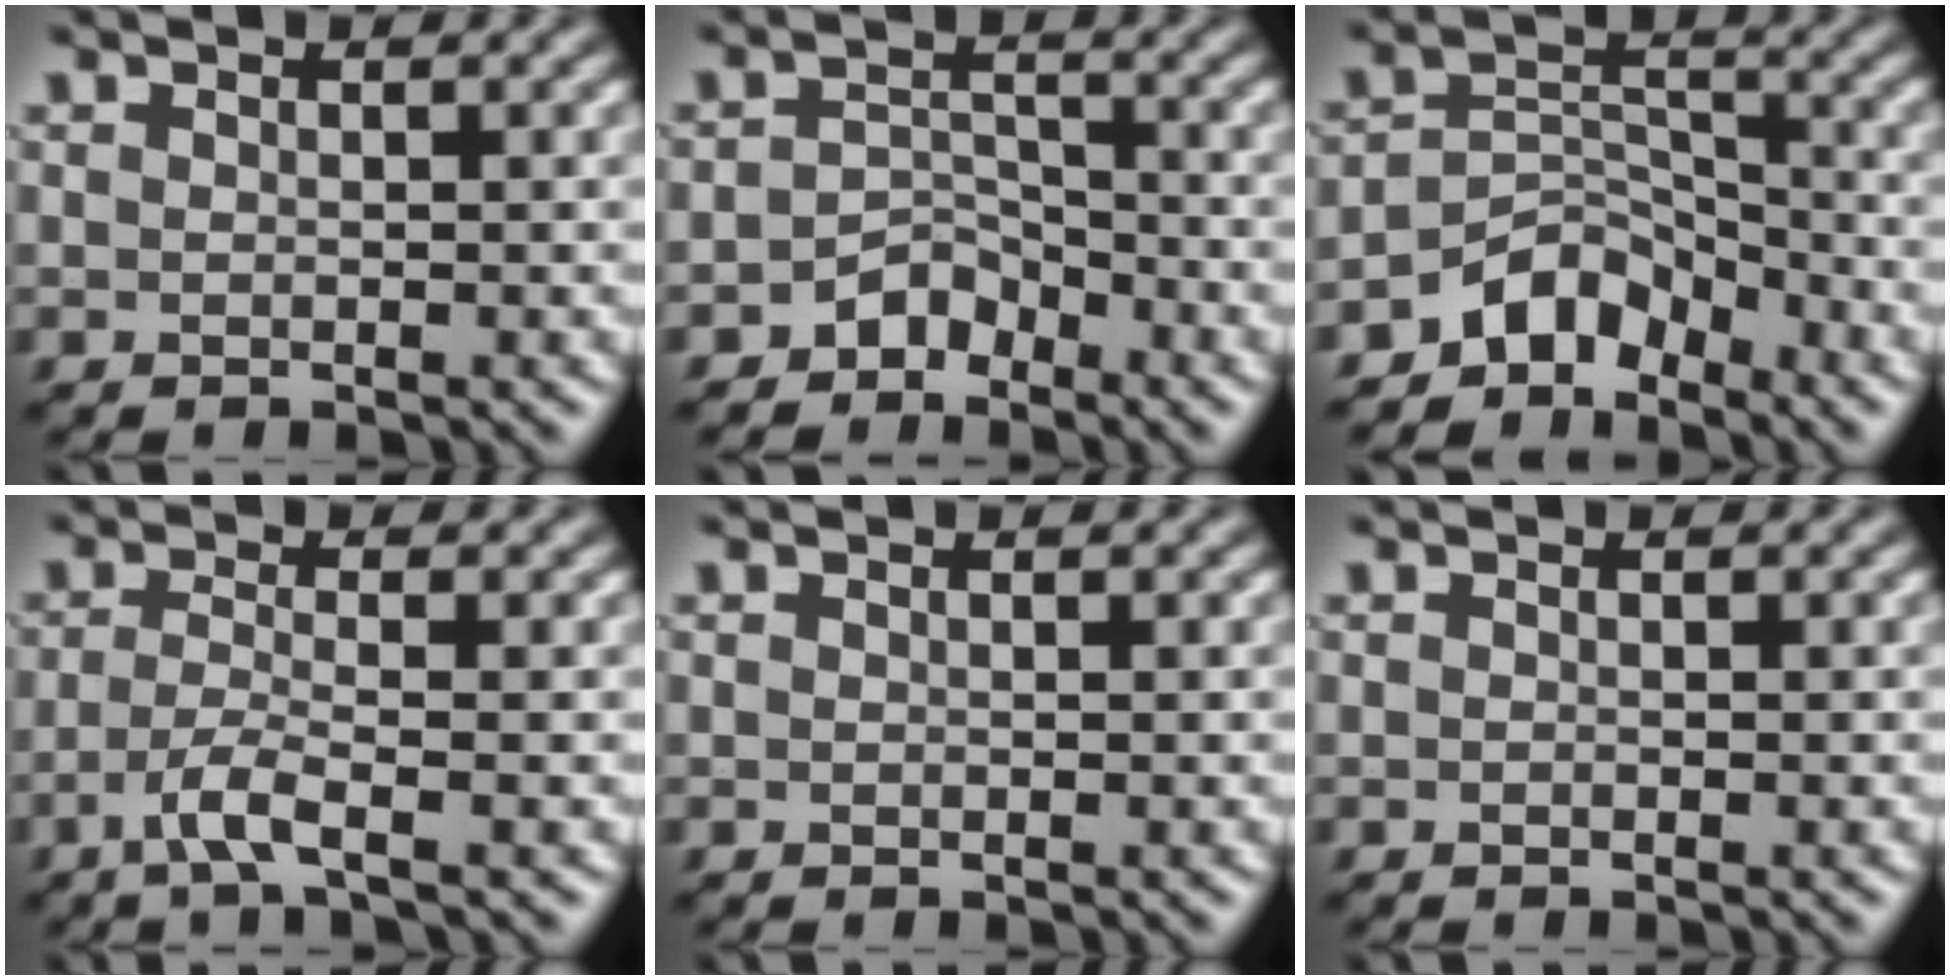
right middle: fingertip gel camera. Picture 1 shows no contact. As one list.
[{"total": 2.3, "force": [-1.8, 1.4, 0.5], "torque": [-0.002, 0.012, -0.033]}, {"total": 4.1, "force": [-3.3, 2.1, 1.1], "torque": [-0.007, 0.009, -0.069]}, {"total": 2.7, "force": [-1.4, 0.4, 2.3], "torque": [-0.047, -0.001, -0.038]}, {"total": 0.0}, {"total": 0.0}]